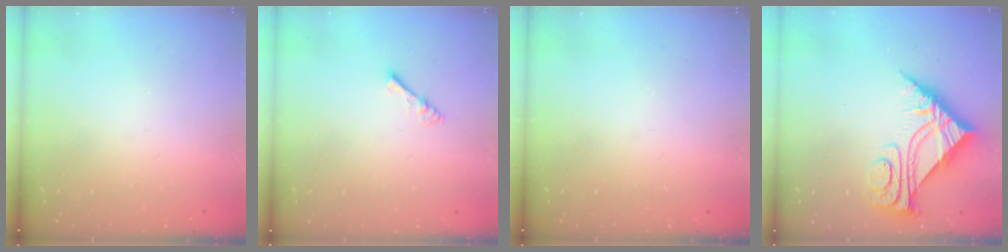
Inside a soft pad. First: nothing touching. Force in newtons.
{"total": 4.0, "press": 3.9, "slide": 0.6}
{"total": 0.0}
{"total": 7.9, "press": 7.9, "slide": 0.8}